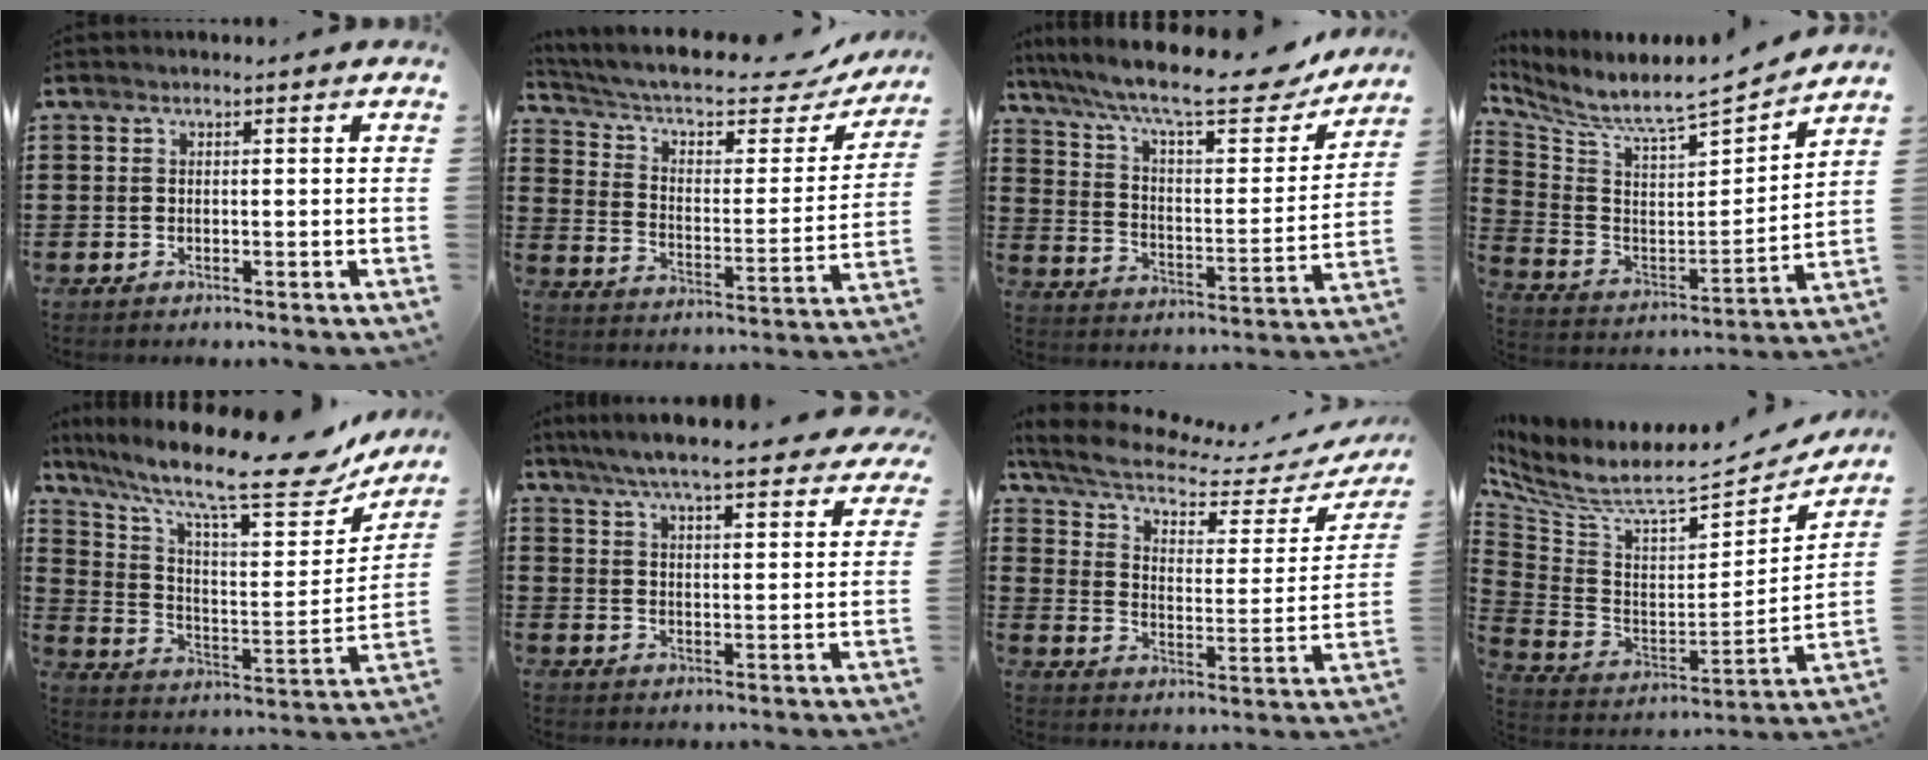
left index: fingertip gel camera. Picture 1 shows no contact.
{"total": 8.2, "force": [6.5, 2.3, 4.5], "torque": [-0.106, -0.041, 0.106]}
{"total": 13.5, "force": [10.6, 2.0, 8.1], "torque": [-0.174, -0.059, 0.177]}
{"total": 5.7, "force": [5.4, 0.2, 1.8], "torque": [-0.068, -0.058, 0.081]}
{"total": 12.6, "force": [9.8, 2.1, 7.5], "torque": [-0.163, -0.079, 0.157]}
{"total": 6.7, "force": [6.2, -0.2, 2.5], "torque": [-0.073, -0.032, 0.108]}
{"total": 7.8, "force": [6.1, 2.2, 4.3], "torque": [-0.109, -0.035, 0.105]}
{"total": 7.8, "force": [6.1, 1.8, 4.4], "torque": [-0.116, -0.055, 0.099]}